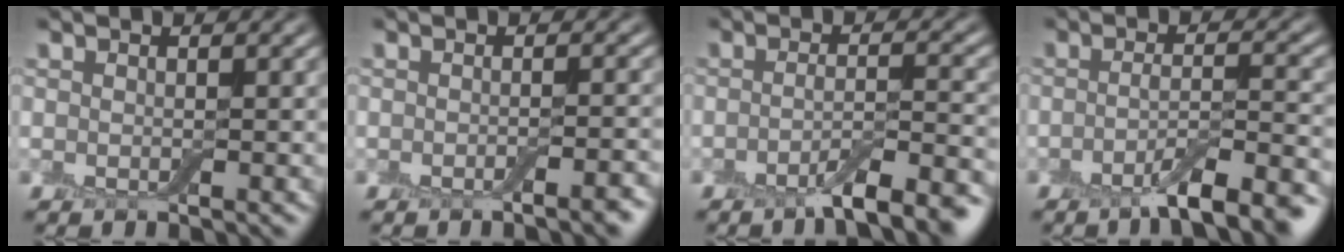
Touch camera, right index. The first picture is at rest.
{"total": 1.7, "force": [-0.9, 0.5, 1.3], "torque": [-0.007, 0.006, -0.015]}
{"total": 5.4, "force": [-3.4, 1.3, 4.0], "torque": [-0.053, 0.004, -0.057]}
{"total": 6.1, "force": [-3.8, 1.4, 4.6], "torque": [-0.063, 0.005, -0.065]}